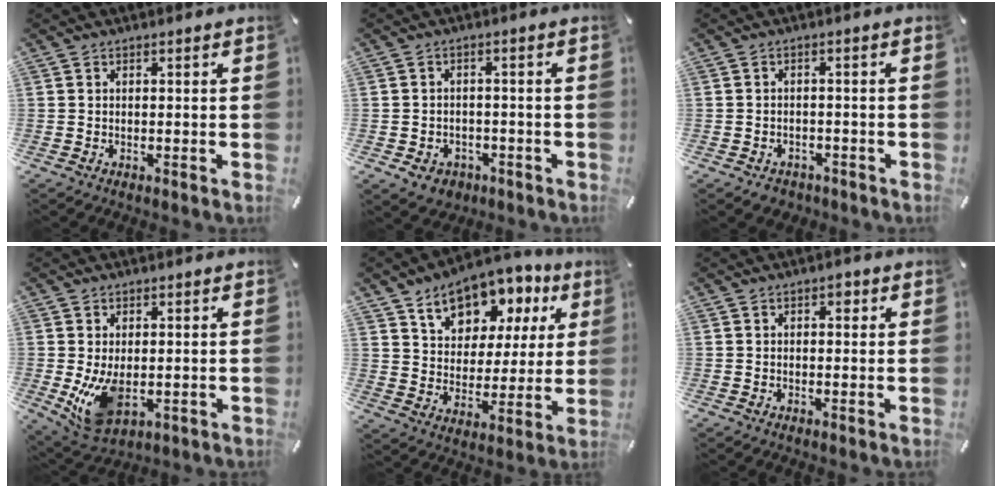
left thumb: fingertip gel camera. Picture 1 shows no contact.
{"total": 4.8, "force": [-2.2, 3.9, 1.8], "torque": [-0.024, 0.010, -0.039]}
{"total": 2.6, "force": [-1.8, 1.8, 0.6], "torque": [-0.009, 0.010, -0.037]}
{"total": 9.1, "force": [-0.4, 5.7, 7.1], "torque": [-0.127, -0.012, -0.001]}
{"total": 13.2, "force": [8.8, 8.5, 5.0], "torque": [-0.084, -0.054, 0.156]}
{"total": 1.7, "force": [0.6, 1.1, 1.1], "torque": [-0.008, 0.001, 0.005]}